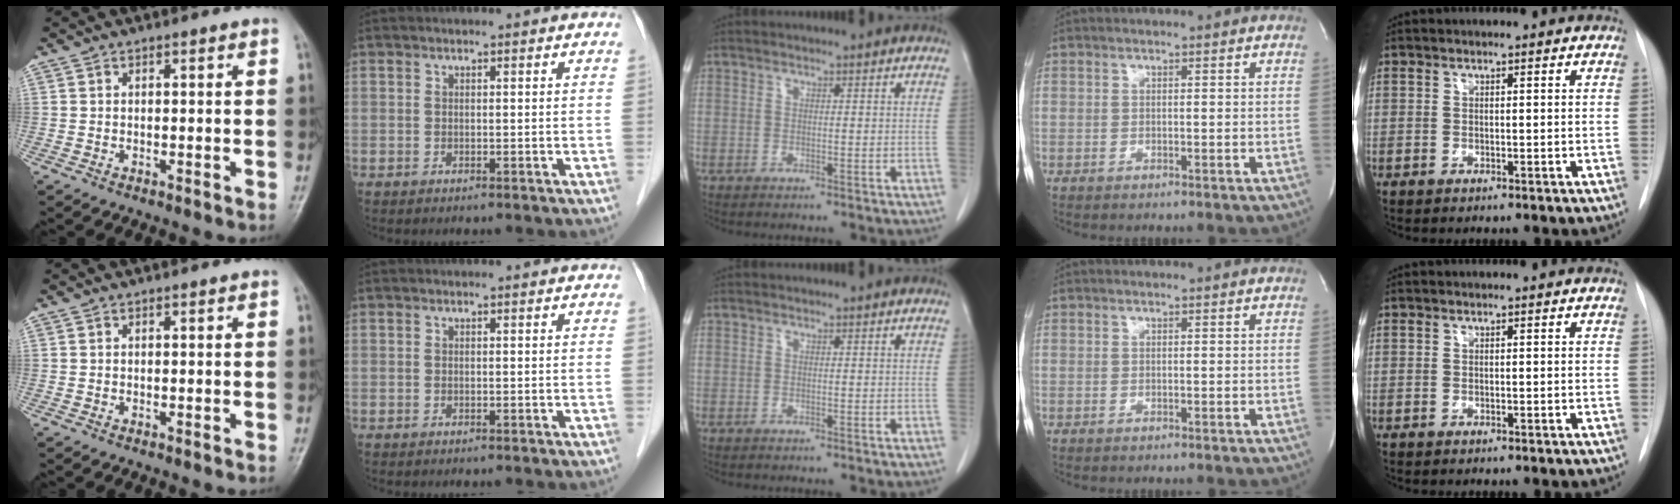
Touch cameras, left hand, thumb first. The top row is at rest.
{}